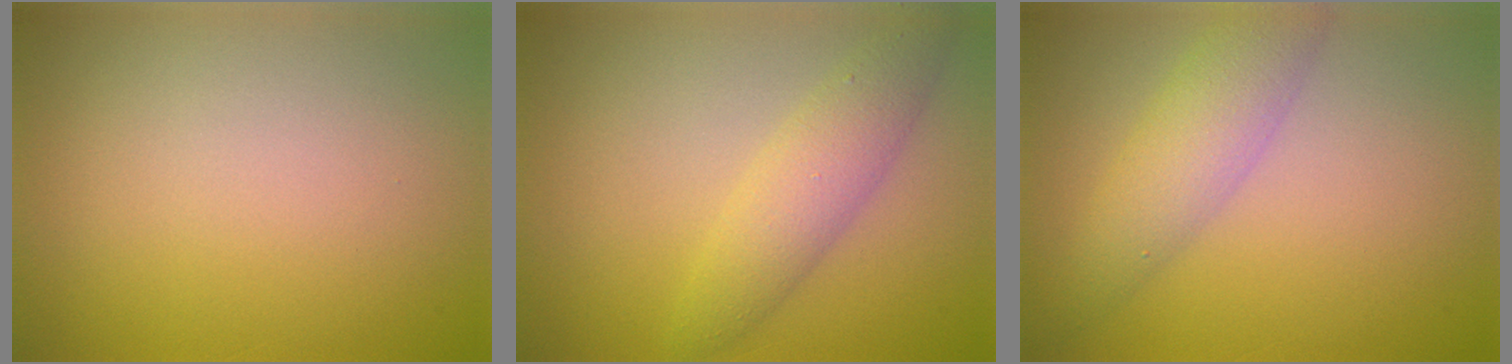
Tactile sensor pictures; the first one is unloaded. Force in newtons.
{"total": 3.4, "press": 3.4, "slide": 0.1}
{"total": 4.1, "press": 4.1, "slide": 0.0}